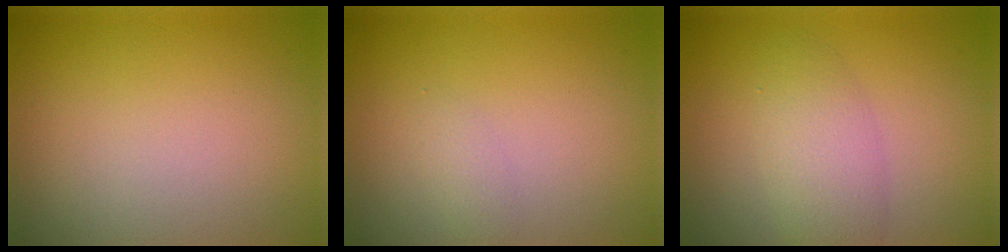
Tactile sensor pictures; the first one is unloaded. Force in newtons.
{"total": 0.8, "press": 0.8, "slide": 0.0}
{"total": 3.2, "press": 3.2, "slide": 0.3}